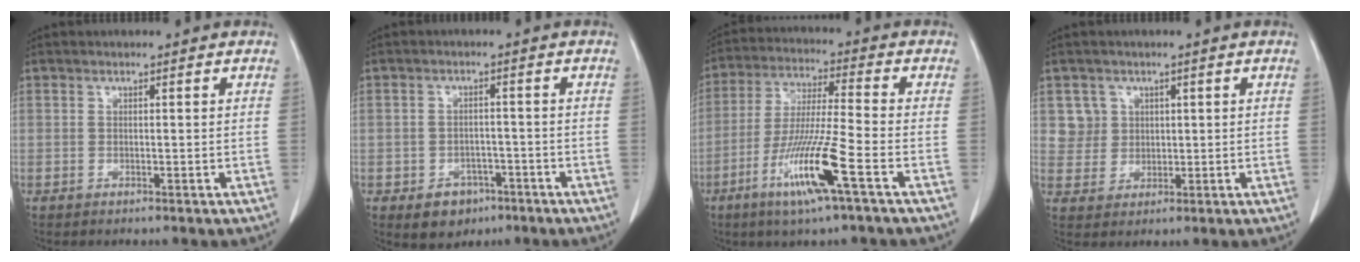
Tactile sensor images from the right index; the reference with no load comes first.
{"total": 5.0, "force": [-2.6, 3.8, 1.8], "torque": [-0.021, 0.006, -0.028]}
{"total": 12.6, "force": [-5.6, -0.5, 11.3], "torque": [-0.225, -0.022, -0.110]}
{"total": 4.2, "force": [1.7, 3.8, -0.3], "torque": [0.019, 0.007, 0.033]}